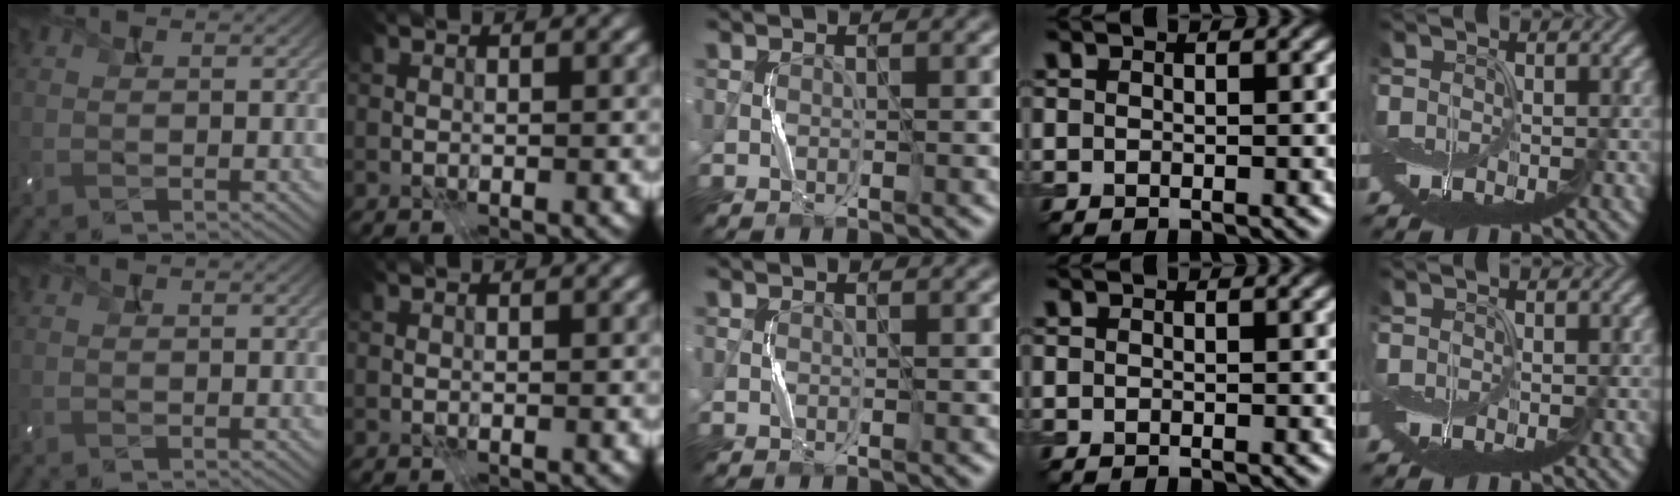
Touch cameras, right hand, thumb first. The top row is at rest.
{}